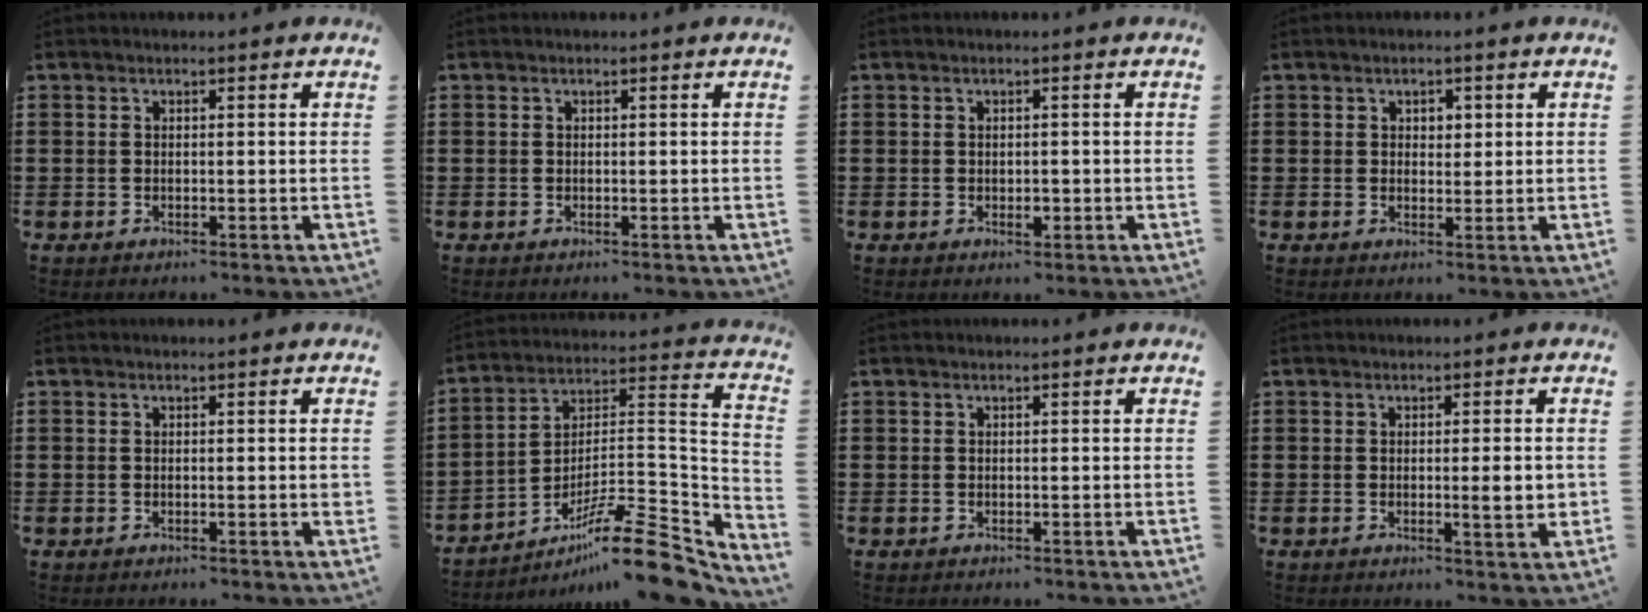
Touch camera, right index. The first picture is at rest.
{"total": 0.0}
{"total": 1.6, "force": [-0.2, 0.8, 1.3], "torque": [-0.024, 0.000, -0.004]}
{"total": 1.6, "force": [0.6, 1.2, 0.8], "torque": [-0.019, 0.009, 0.010]}
{"total": 0.7, "force": [0.0, 0.2, 0.7], "torque": [-0.013, 0.000, 0.001]}
{"total": 14.4, "force": [-10.4, 2.7, 9.6], "torque": [-0.146, 0.038, -0.186]}
{"total": 0.0}
{"total": 3.8, "force": [0.0, 0.7, 3.7], "torque": [-0.057, -0.004, -0.002]}